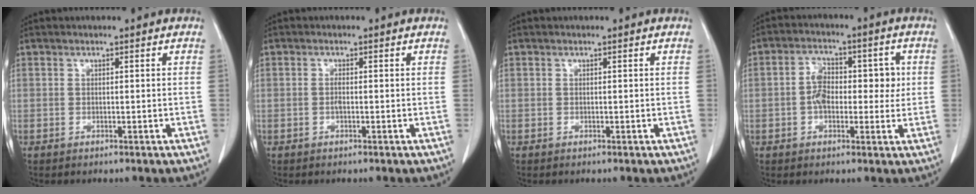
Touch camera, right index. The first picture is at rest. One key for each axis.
{"total": 0.8, "fx": -0.2, "fy": 0.1, "fz": 0.7, "tx": -0.015, "ty": 0.002, "tz": -0.003}
{"total": 0.0}
{"total": 7.1, "fx": 0.1, "fy": 4.3, "fz": 5.7, "tx": -0.091, "ty": 0.032, "tz": 0.003}